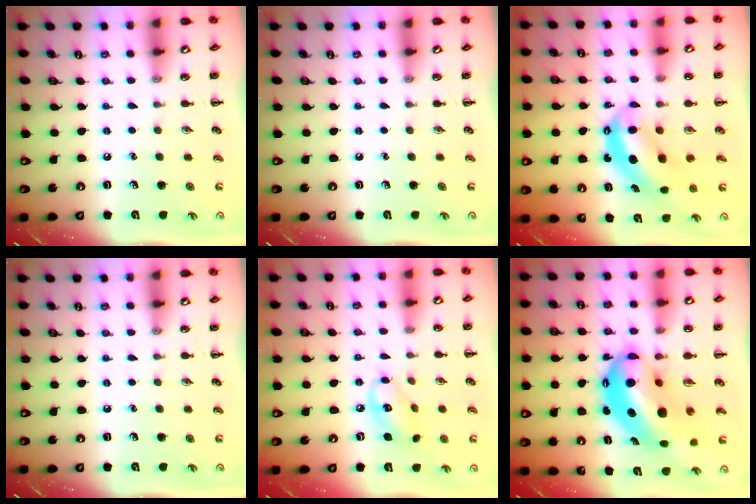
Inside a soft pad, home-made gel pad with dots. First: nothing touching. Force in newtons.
{"total": 0.0}
{"total": 7.7, "press": 7.6, "slide": 1.5}
{"total": 0.0}
{"total": 8.8, "press": 8.6, "slide": 1.4}
{"total": 14.9, "press": 14.4, "slide": 3.7}